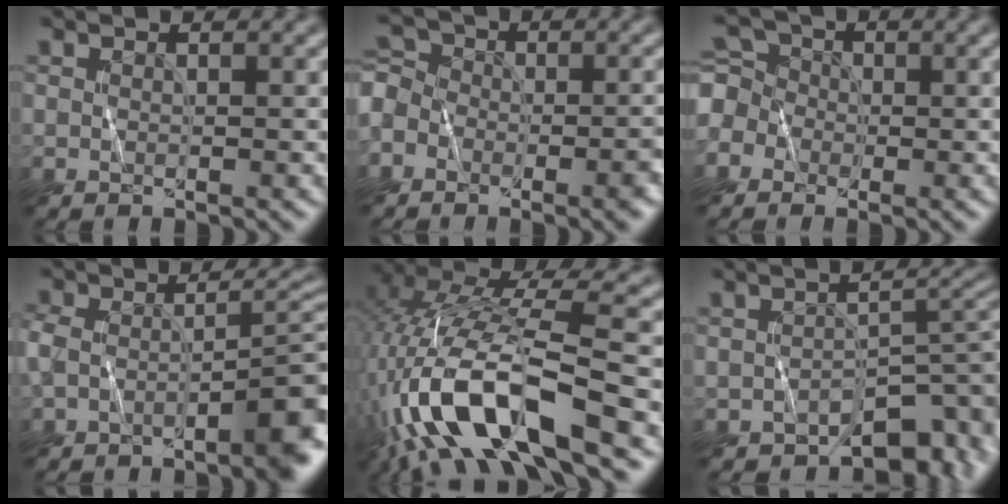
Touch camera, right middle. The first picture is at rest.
{"total": 6.6, "force": [-3.7, 4.1, 3.6], "torque": [-0.048, 0.014, -0.065]}
{"total": 3.9, "force": [-0.5, 3.5, 1.6], "torque": [-0.048, 0.025, -0.021]}
{"total": 6.2, "force": [-3.2, 2.4, 4.6], "torque": [-0.075, 0.006, -0.060]}
{"total": 12.8, "force": [-5.1, 3.7, 11.2], "torque": [-0.241, 0.010, -0.087]}
{"total": 6.0, "force": [-3.9, 3.0, 3.4], "torque": [-0.027, -0.003, -0.056]}